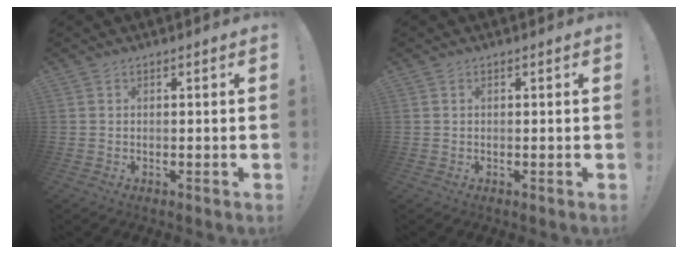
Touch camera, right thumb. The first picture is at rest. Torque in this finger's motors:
{"motor_torque": [-0.10, -0.15, -0.02, -0.08, -0.06]}